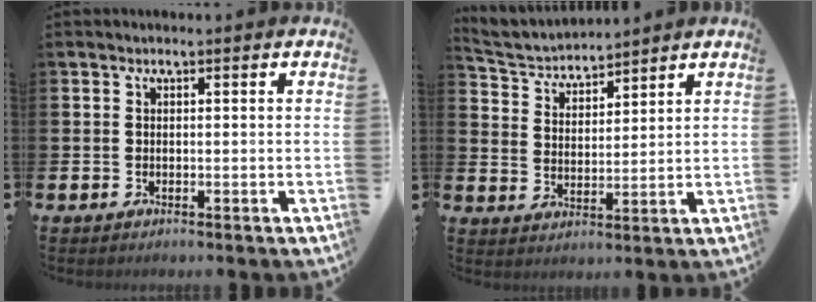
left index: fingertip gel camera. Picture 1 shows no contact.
{"total": 3.9, "force": [3.8, 0.9, 0.0], "torque": [-0.018, -0.030, 0.065]}